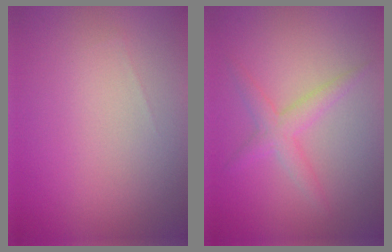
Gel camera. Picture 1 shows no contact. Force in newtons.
{"total": 2.2, "press": 2.2, "slide": 0.1}